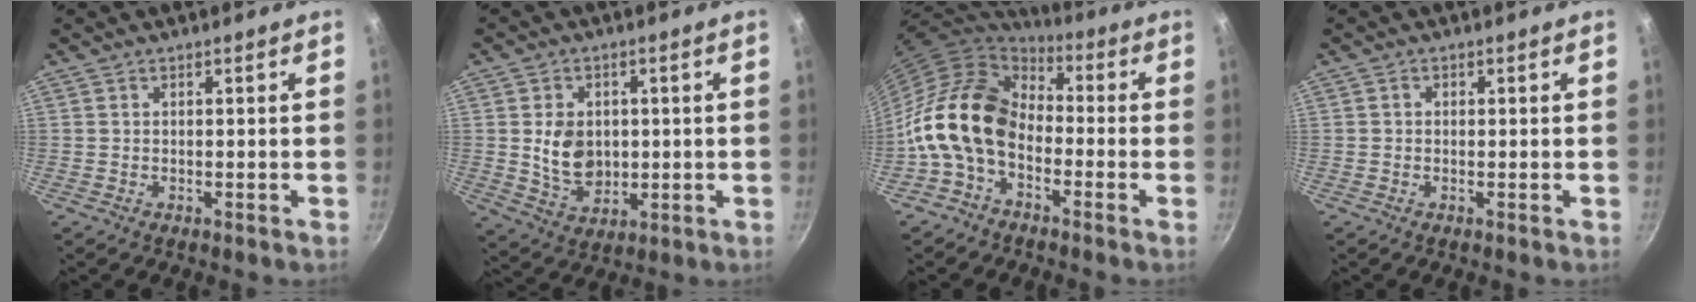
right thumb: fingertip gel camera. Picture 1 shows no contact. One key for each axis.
{"total": 9.0, "fx": 0.6, "fy": 6.8, "fz": 5.7, "tx": -0.082, "ty": -0.013, "tz": 0.020}
{"total": 15.7, "fx": -3.6, "fy": 10.8, "fz": 10.8, "tx": -0.179, "ty": 0.049, "tz": -0.094}
{"total": 0.7, "fx": 0.0, "fy": 0.7, "fz": 0.3, "tx": -0.004, "ty": 0.004, "tz": -0.001}